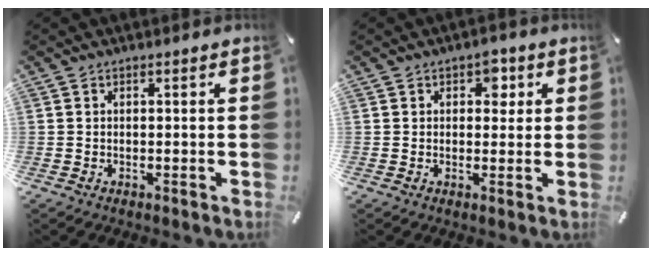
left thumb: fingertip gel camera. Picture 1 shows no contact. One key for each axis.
{"total": 3.7, "fx": 1.3, "fy": 2.7, "fz": 2.2, "tx": -0.007, "ty": -0.008, "tz": 0.010}